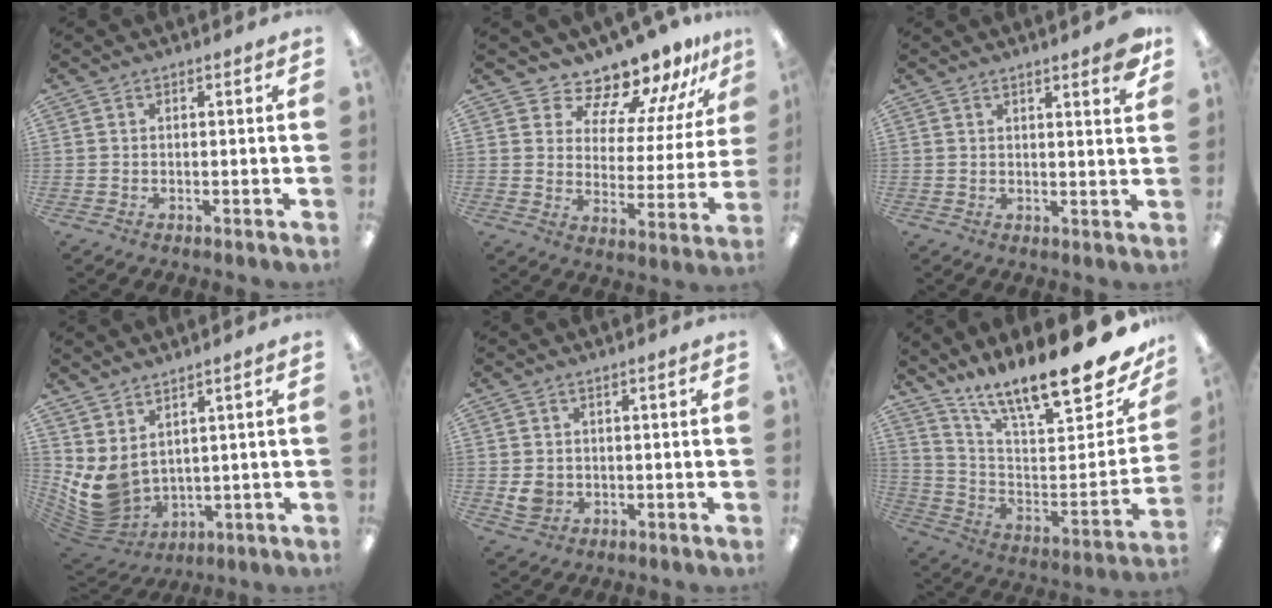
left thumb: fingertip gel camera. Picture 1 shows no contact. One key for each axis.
{"total": 12.5, "fx": 11.9, "fy": 3.1, "fz": 2.4, "tx": -0.050, "ty": -0.114, "tz": 0.210}
{"total": 4.7, "fx": 3.5, "fy": 0.6, "fz": 3.1, "tx": -0.036, "ty": -0.024, "tz": 0.055}
{"total": 7.6, "fx": 2.7, "fy": 5.4, "fz": 4.7, "tx": -0.126, "ty": -0.032, "tz": 0.062}
{"total": 3.5, "fx": 0.3, "fy": 3.0, "fz": 1.8, "tx": -0.023, "ty": -0.005, "tz": 0.003}
{"total": 18.2, "fx": 14.4, "fy": 2.9, "fz": 10.8, "tx": -0.157, "ty": -0.115, "tz": 0.232}